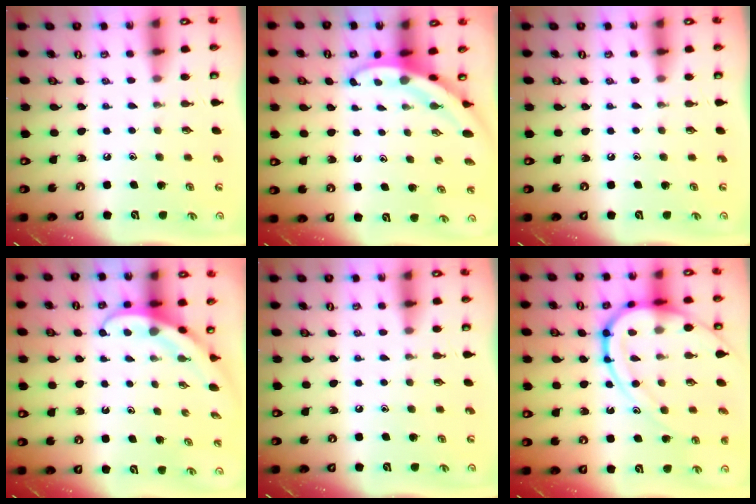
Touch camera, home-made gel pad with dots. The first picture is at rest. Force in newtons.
{"total": 3.6, "press": 3.6, "slide": 0.1}
{"total": 0.0}
{"total": 3.8, "press": 3.8, "slide": 0.3}
{"total": 0.0}
{"total": 17.3, "press": 17.2, "slide": 1.7}